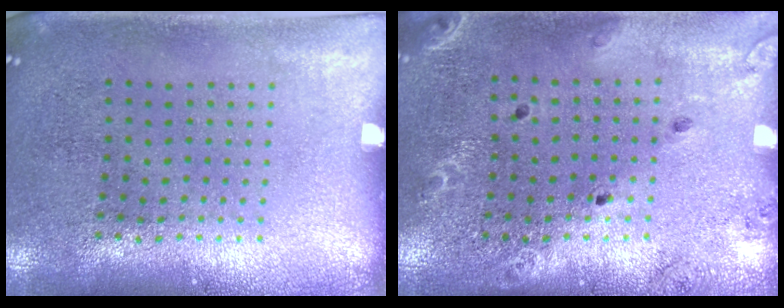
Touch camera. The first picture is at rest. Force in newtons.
{"total": 1.4, "press": 1.4, "slide": 0.1}